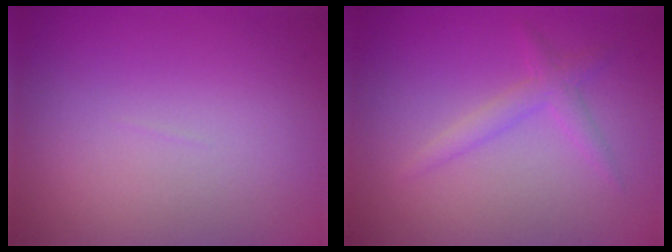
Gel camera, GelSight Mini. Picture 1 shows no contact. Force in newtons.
{"total": 1.7, "press": 1.7, "slide": 0.1}